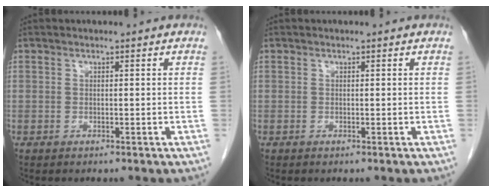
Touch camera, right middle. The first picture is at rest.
{"total": 0.0}